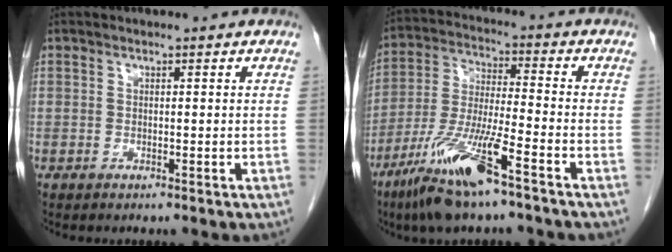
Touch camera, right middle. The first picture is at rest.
{"total": 12.8, "force": [-8.0, 0.9, 10.0], "torque": [-0.210, -0.028, -0.152]}